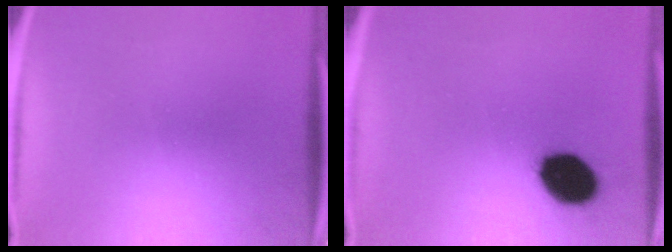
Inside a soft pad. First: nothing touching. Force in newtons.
{"total": 12.9}